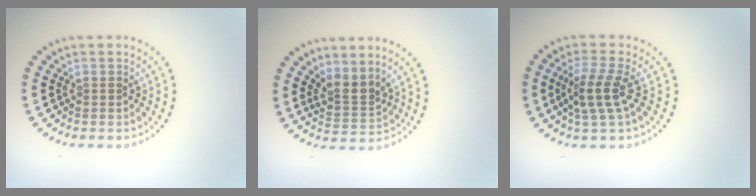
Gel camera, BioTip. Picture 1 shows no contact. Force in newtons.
{"total": 2.7, "press": 1.9, "slide": 1.9}
{"total": 3.2, "press": 2.8, "slide": 1.6}